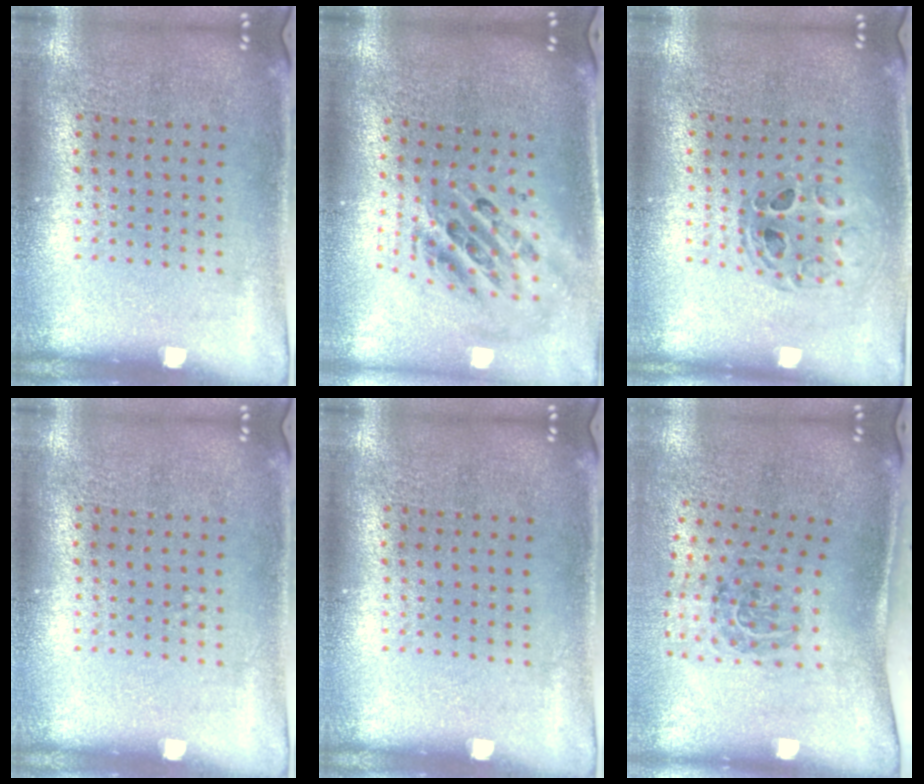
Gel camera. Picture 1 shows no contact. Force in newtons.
{"total": 2.4, "press": 1.7, "slide": 1.6}
{"total": 0.8, "press": 0.8, "slide": 0.1}
{"total": 0.0}
{"total": 0.0}
{"total": 1.7, "press": 1.1, "slide": 1.4}